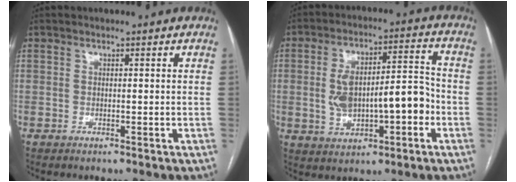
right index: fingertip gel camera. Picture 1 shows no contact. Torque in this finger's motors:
{"motor_torque": [0.58, 0.09, 0.46, 0.10]}